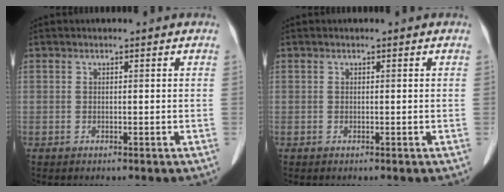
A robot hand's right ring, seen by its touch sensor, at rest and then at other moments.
{"total": 0.0}